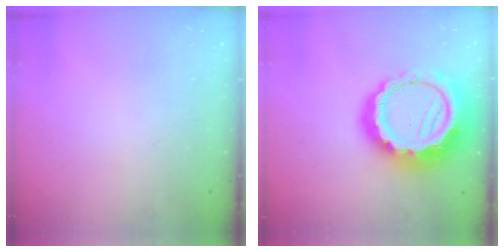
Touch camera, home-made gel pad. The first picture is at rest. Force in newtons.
{"total": 20.7, "press": 20.3, "slide": 4.1}